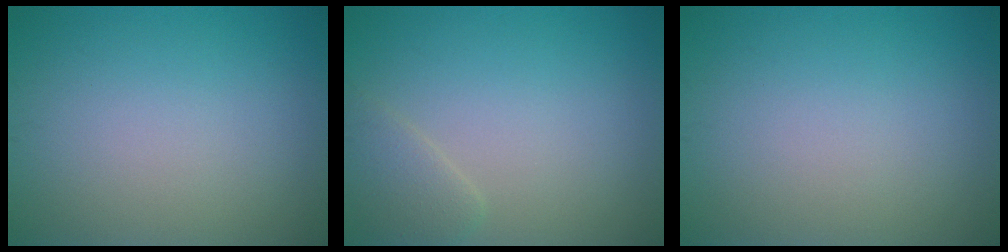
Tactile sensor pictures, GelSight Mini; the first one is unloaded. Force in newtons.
{"total": 1.7, "press": 1.7, "slide": 0.2}
{"total": 0.0}